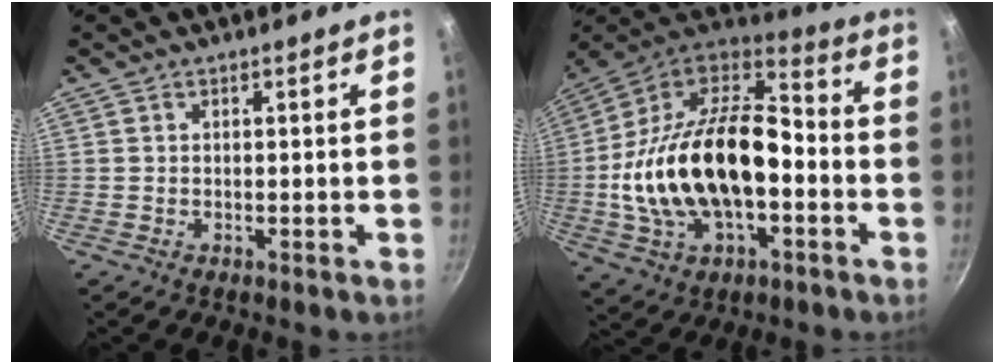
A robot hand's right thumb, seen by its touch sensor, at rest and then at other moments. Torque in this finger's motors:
{"motor_torque": [0.96, 3.18, 1.48, -1.29, 0.50]}